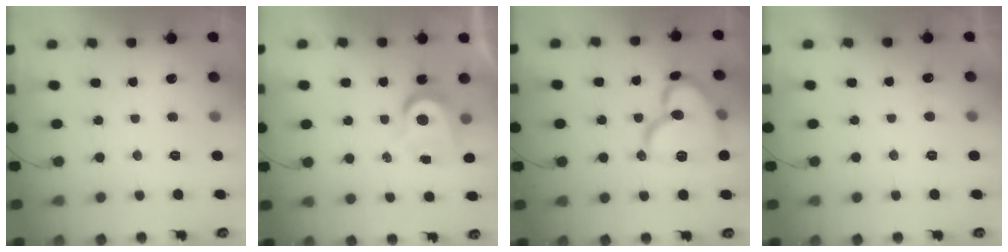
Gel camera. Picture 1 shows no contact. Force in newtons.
{"total": 6.4, "press": 6.4, "slide": 0.4}
{"total": 16.7, "press": 16.6, "slide": 1.9}
{"total": 4.3, "press": 4.3, "slide": 0.5}